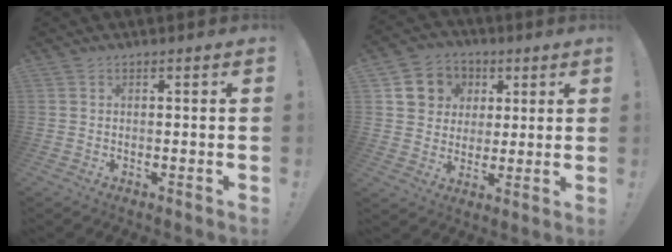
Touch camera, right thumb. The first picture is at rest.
{"total": 9.9, "force": [2.8, 9.2, 2.4], "torque": [-0.025, -0.014, 0.060]}